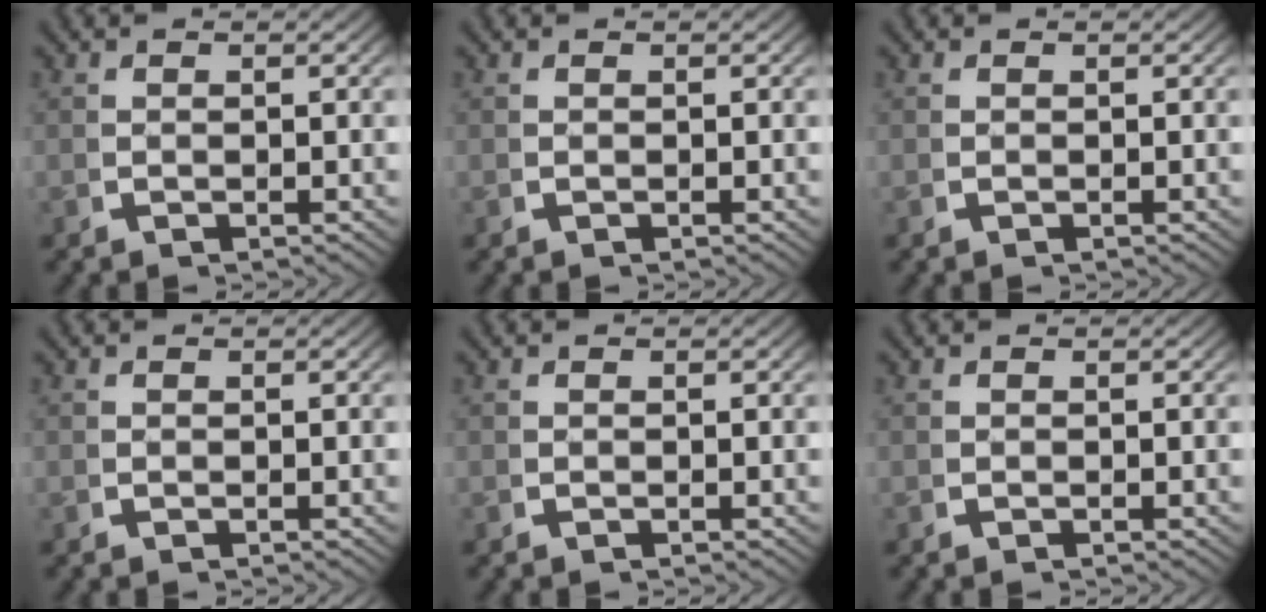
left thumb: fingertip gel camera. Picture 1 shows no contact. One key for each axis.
{"total": 0.0}
{"total": 0.0}
{"total": 0.0}
{"total": 0.0}
{"total": 0.0}